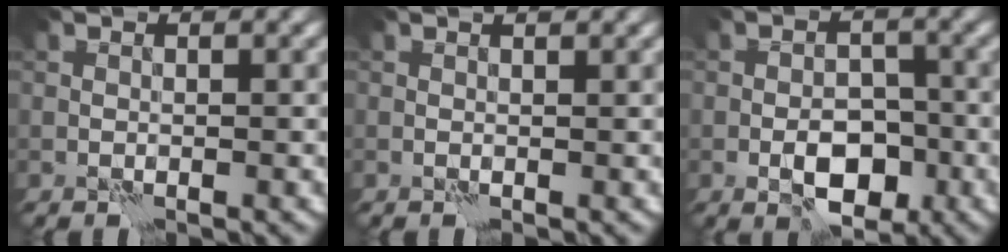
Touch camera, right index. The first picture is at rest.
{"total": 0.7, "force": [0.4, 0.1, 0.5], "torque": [-0.009, 0.003, 0.004]}
{"total": 4.8, "force": [-2.1, 2.7, 3.4], "torque": [-0.045, 0.002, -0.035]}